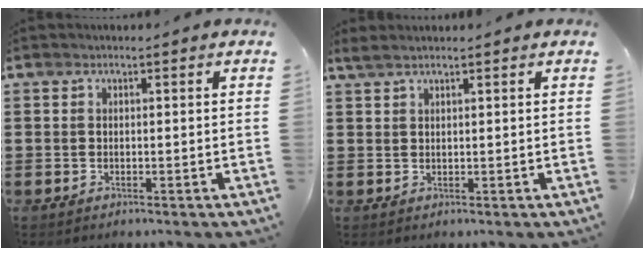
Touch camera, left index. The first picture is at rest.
{"total": 1.6, "force": [1.3, 0.1, 0.9], "torque": [-0.019, 0.001, 0.025]}